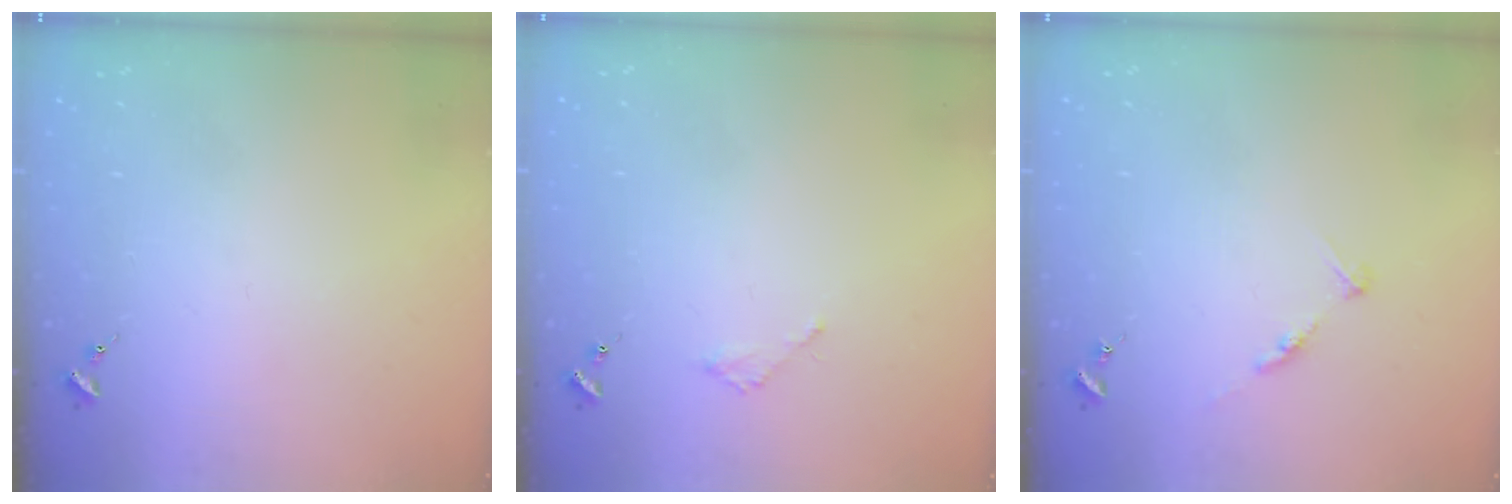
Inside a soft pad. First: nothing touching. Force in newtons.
{"total": 2.1, "press": 2.1, "slide": 0.2}
{"total": 5.8, "press": 5.8, "slide": 0.6}